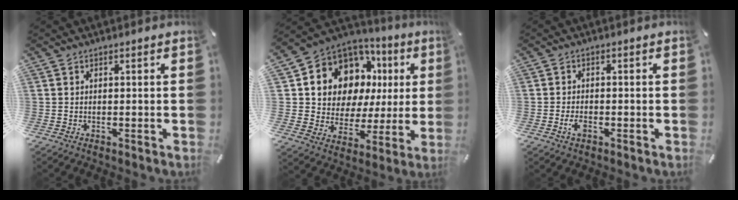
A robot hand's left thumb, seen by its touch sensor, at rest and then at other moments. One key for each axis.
{"total": 12.0, "fx": 6.0, "fy": 9.5, "fz": 4.1, "tx": -0.082, "ty": -0.056, "tz": 0.116}
{"total": 2.6, "fx": -1.3, "fy": 1.4, "fz": 1.7, "tx": -0.044, "ty": 0.000, "tz": -0.025}